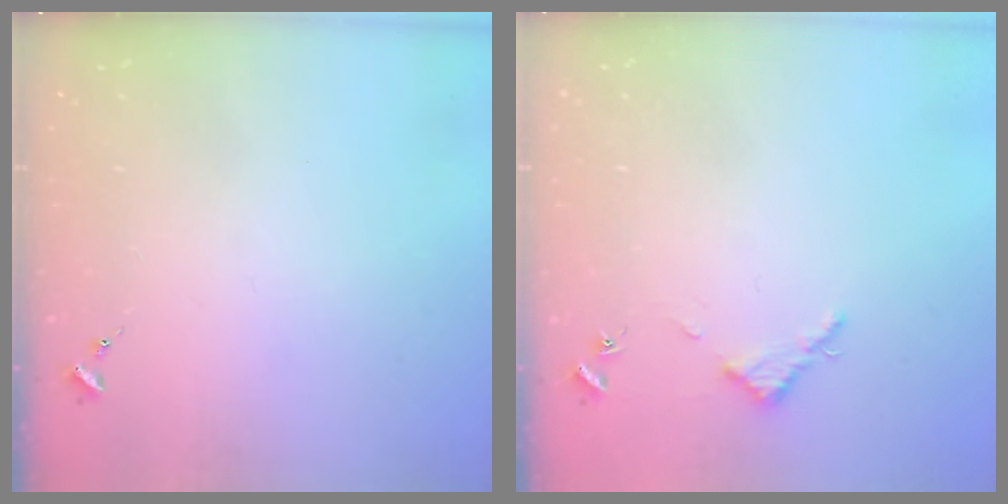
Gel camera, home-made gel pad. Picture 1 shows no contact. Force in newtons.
{"total": 2.8, "press": 2.8, "slide": 0.3}